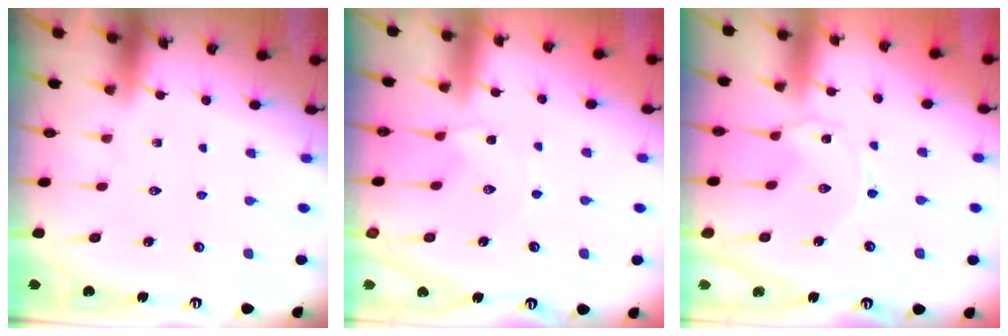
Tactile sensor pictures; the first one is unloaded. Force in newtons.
{"total": 2.4, "press": 2.4, "slide": 0.3}
{"total": 0.0}